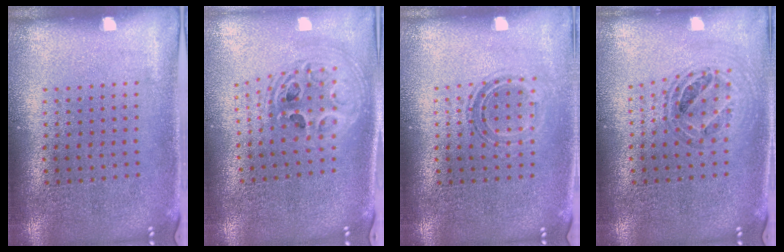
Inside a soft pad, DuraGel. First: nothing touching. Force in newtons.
{"total": 2.4, "press": 1.9, "slide": 1.4}
{"total": 1.1, "press": 1.0, "slide": 0.5}
{"total": 0.8, "press": 0.8, "slide": 0.1}